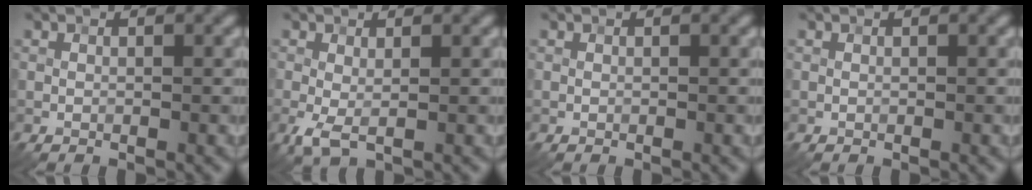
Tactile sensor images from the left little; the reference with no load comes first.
{"total": 2.2, "force": [-0.4, 0.7, 2.0], "torque": [-0.053, -0.006, -0.010]}
{"total": 0.0}
{"total": 0.0}